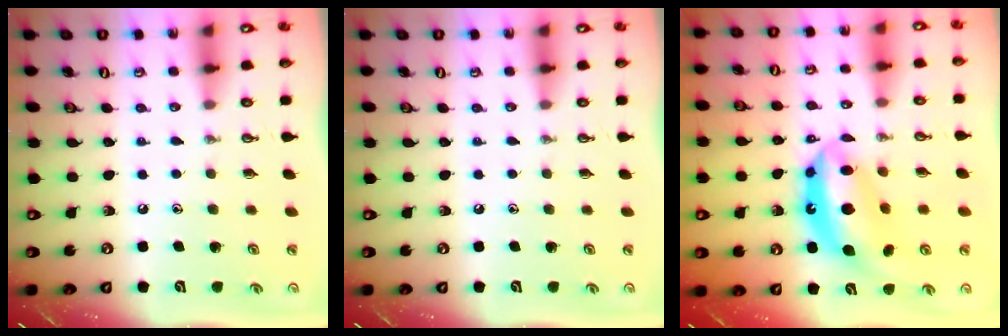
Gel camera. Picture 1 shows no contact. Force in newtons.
{"total": 0.0}
{"total": 14.5, "press": 14.5, "slide": 1.2}